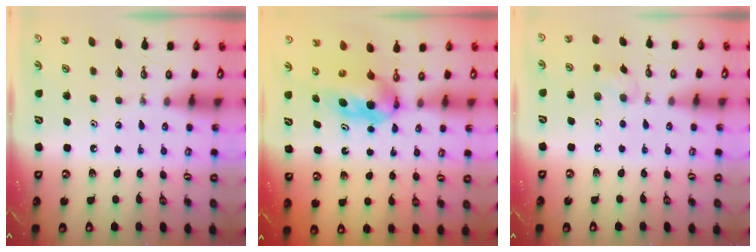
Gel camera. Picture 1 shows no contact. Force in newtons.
{"total": 6.2, "press": 5.5, "slide": 2.9}
{"total": 6.0, "press": 5.1, "slide": 3.1}